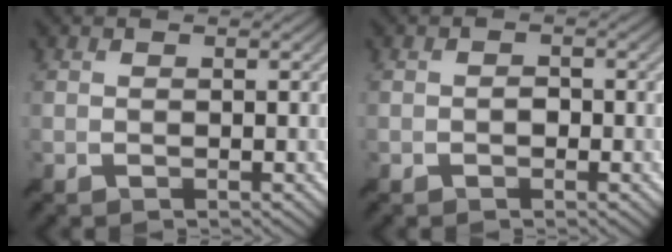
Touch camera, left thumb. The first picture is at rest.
{"total": 1.0, "force": [-0.4, 0.7, 0.6], "torque": [-0.010, 0.001, -0.011]}